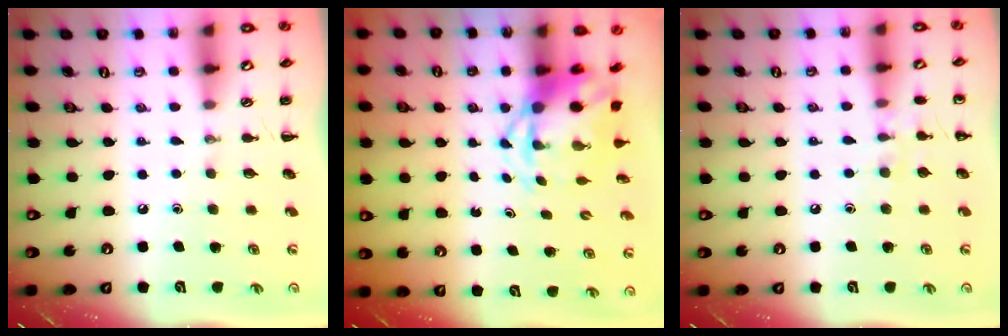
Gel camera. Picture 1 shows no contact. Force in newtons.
{"total": 4.5, "press": 4.4, "slide": 1.1}
{"total": 5.4, "press": 5.1, "slide": 1.8}